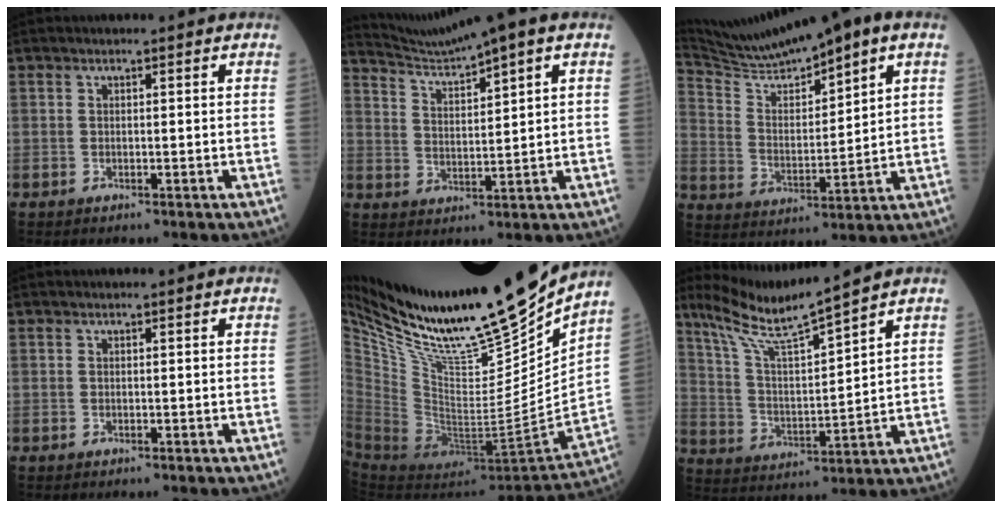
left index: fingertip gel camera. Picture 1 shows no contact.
{"total": 7.1, "force": [6.2, -1.1, 3.4], "torque": [-0.072, 0.009, 0.120]}
{"total": 13.9, "force": [11.6, 0.3, 7.8], "torque": [-0.150, 0.020, 0.214]}
{"total": 0.0}
{"total": 31.6, "force": [25.5, 3.6, 18.2], "torque": [-0.319, -0.050, 0.421]}
{"total": 10.7, "force": [9.4, -1.3, 5.1], "torque": [-0.104, -0.005, 0.183]}